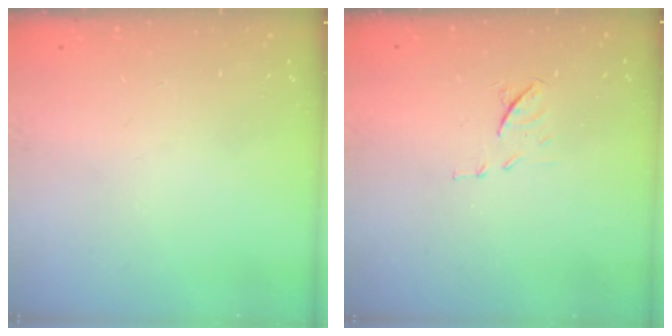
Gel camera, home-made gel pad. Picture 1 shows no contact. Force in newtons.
{"total": 7.1, "press": 6.9, "slide": 1.3}